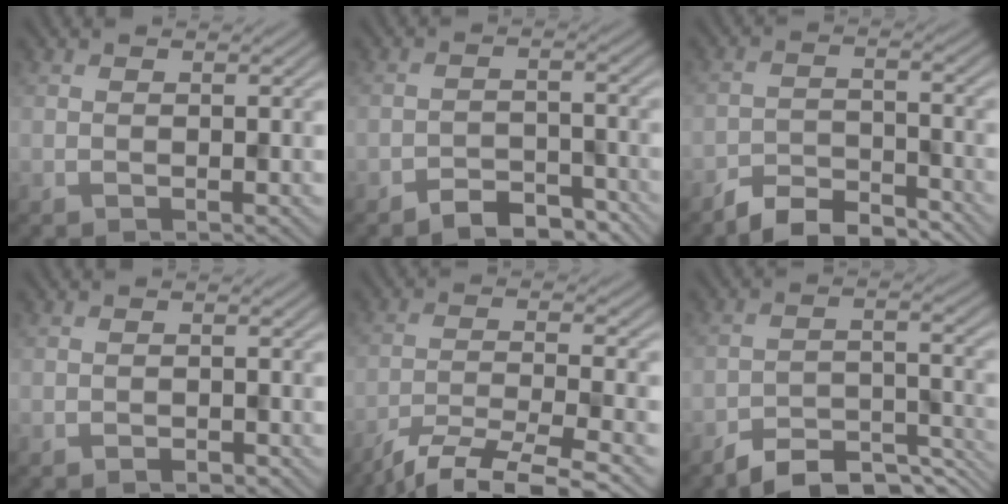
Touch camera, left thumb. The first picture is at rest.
{"total": 4.5, "force": [-3.7, 1.7, 1.9], "torque": [-0.027, 0.002, -0.063]}
{"total": 5.9, "force": [-5.2, 1.6, 2.2], "torque": [-0.036, -0.003, -0.103]}
{"total": 0.9, "force": [-0.7, 0.3, 0.5], "torque": [-0.004, -0.001, -0.011]}
{"total": 10.8, "force": [-8.6, 2.0, 6.3], "torque": [-0.108, -0.005, -0.144]}
{"total": 7.4, "force": [-6.3, 2.2, 3.3], "torque": [-0.049, -0.001, -0.110]}